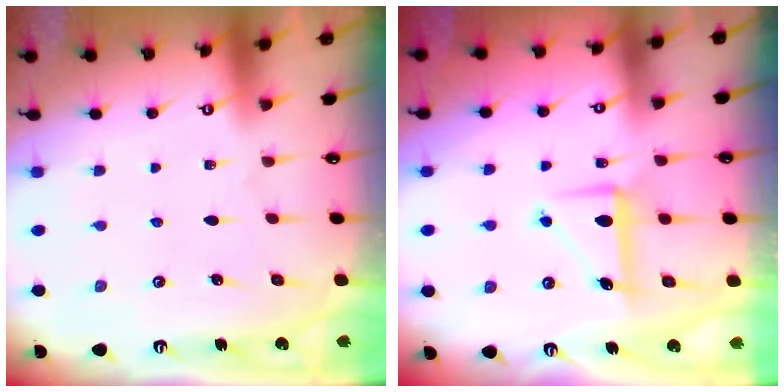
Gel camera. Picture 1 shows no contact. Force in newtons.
{"total": 7.8, "press": 7.8, "slide": 0.8}